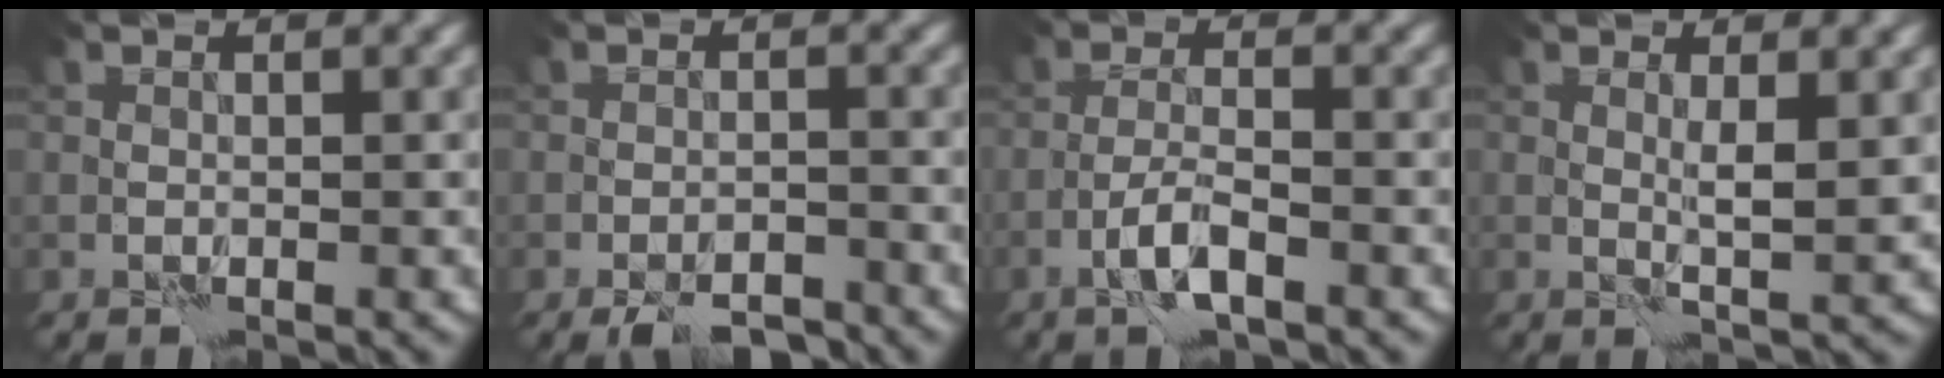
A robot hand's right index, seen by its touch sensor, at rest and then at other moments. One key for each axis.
{"total": 4.0, "fx": -3.4, "fy": 1.0, "fz": 1.9, "tx": -0.024, "ty": -0.005, "tz": -0.055}
{"total": 2.5, "fx": -1.4, "fy": 0.3, "fz": 2.1, "tx": -0.044, "ty": 0.005, "tz": -0.033}
{"total": 1.9, "fx": 0.8, "fy": 0.0, "fz": 1.7, "tx": -0.027, "ty": -0.007, "tz": 0.016}